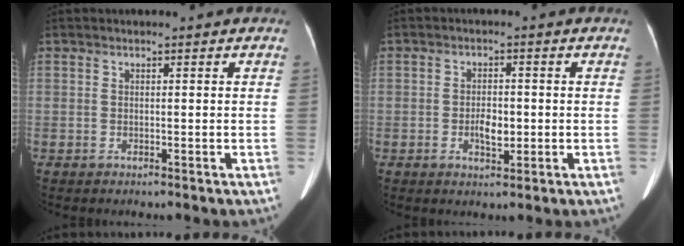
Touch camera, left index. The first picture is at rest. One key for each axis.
{"total": 3.3, "fx": -0.7, "fy": 1.6, "fz": 2.8, "tx": -0.050, "ty": 0.001, "tz": -0.009}